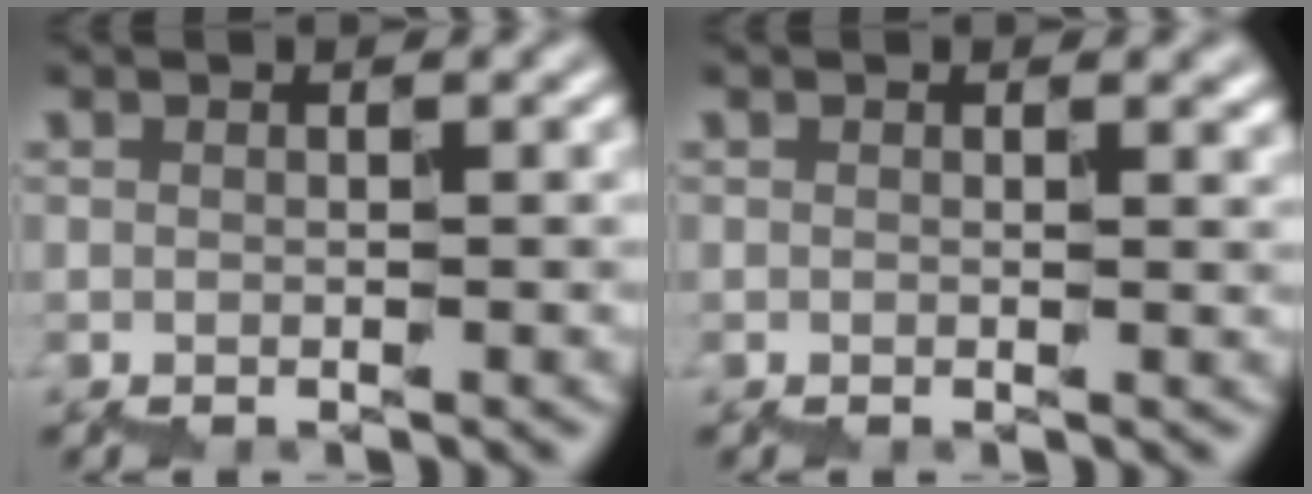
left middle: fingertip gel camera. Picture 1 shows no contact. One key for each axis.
{"total": 1.0, "fx": 0.5, "fy": 0.5, "fz": 0.8, "tx": -0.002, "ty": 0.007, "tz": 0.006}